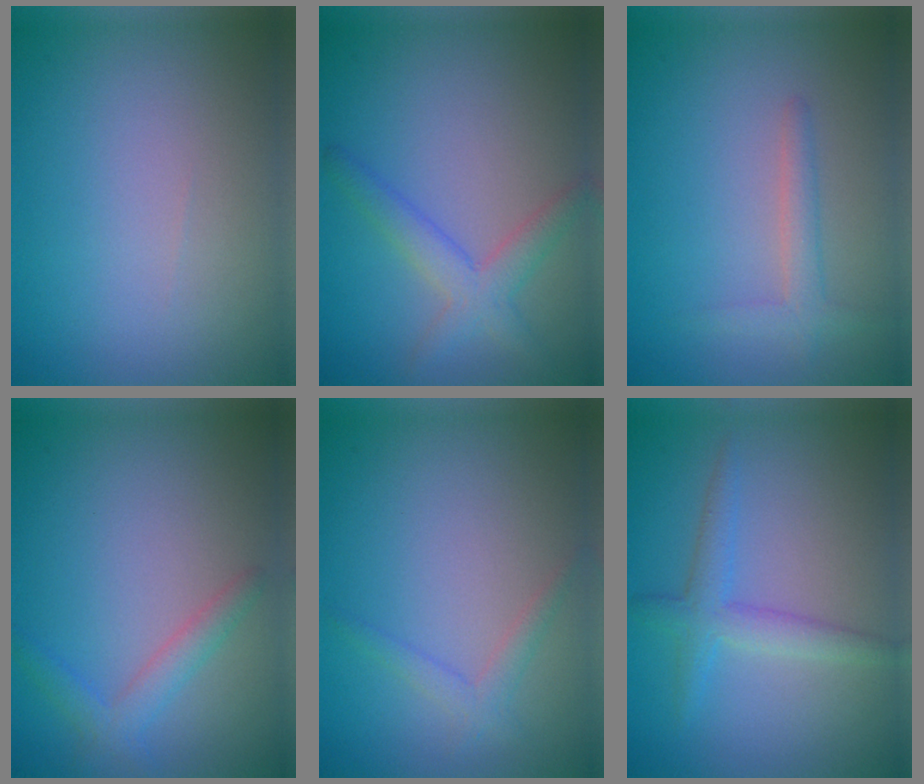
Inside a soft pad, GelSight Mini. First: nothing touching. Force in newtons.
{"total": 3.1, "press": 3.1, "slide": 0.2}
{"total": 1.9, "press": 1.9, "slide": 0.2}
{"total": 2.2, "press": 2.2, "slide": 0.0}
{"total": 1.4, "press": 1.4, "slide": 0.1}
{"total": 2.7, "press": 2.7, "slide": 0.2}